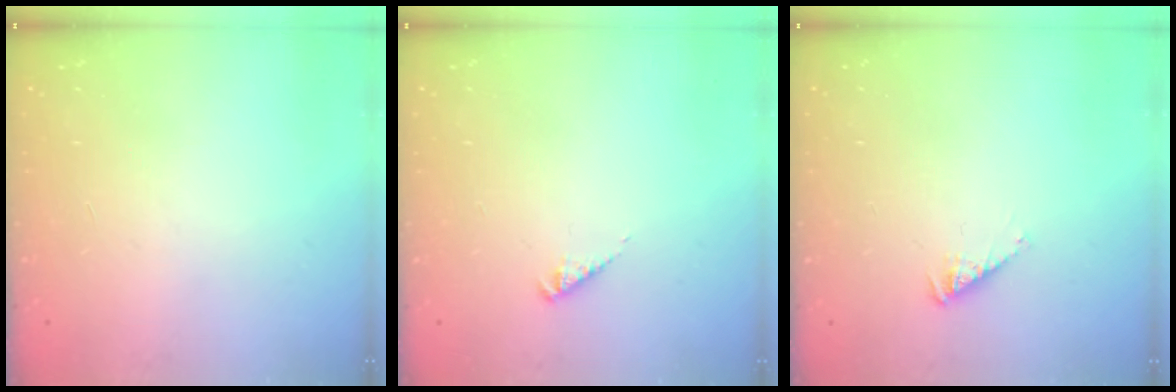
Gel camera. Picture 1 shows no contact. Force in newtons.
{"total": 2.4, "press": 2.4, "slide": 0.3}
{"total": 1.4, "press": 1.3, "slide": 0.2}